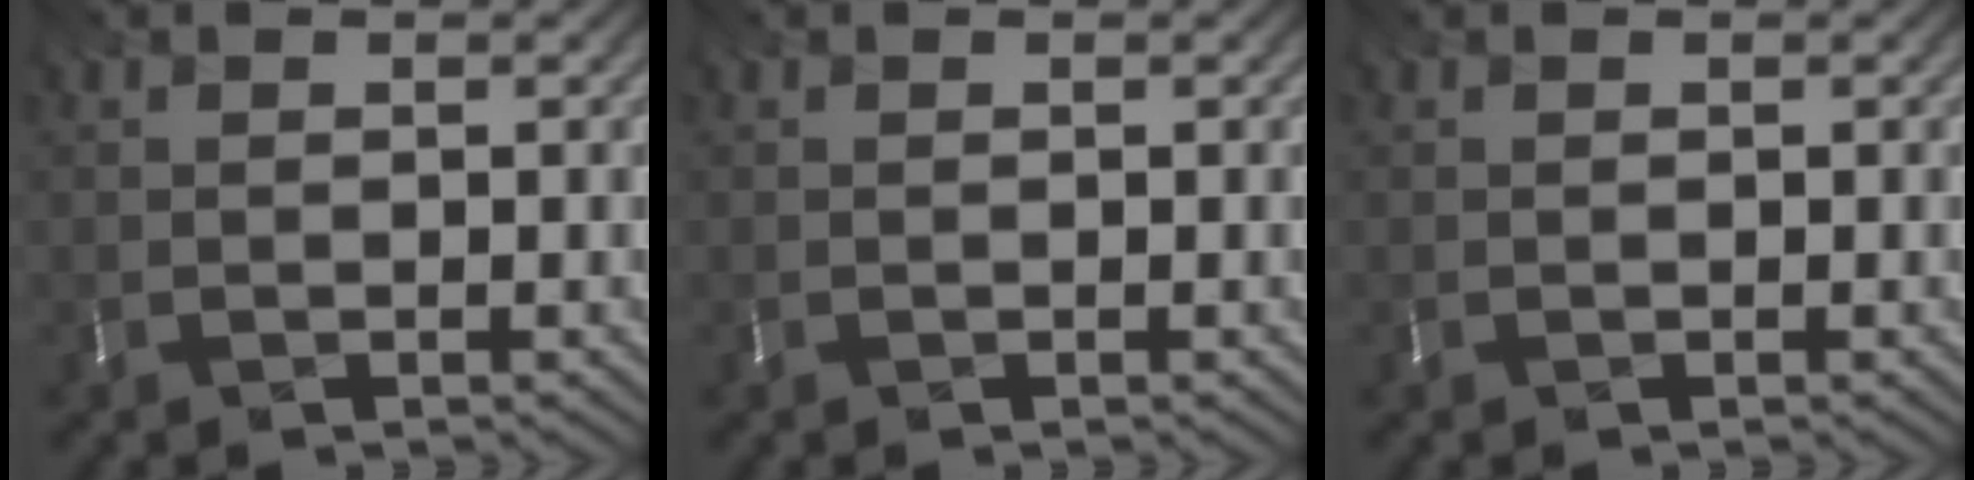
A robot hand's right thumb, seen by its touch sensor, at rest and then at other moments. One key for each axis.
{"total": 0.0}
{"total": 0.0}